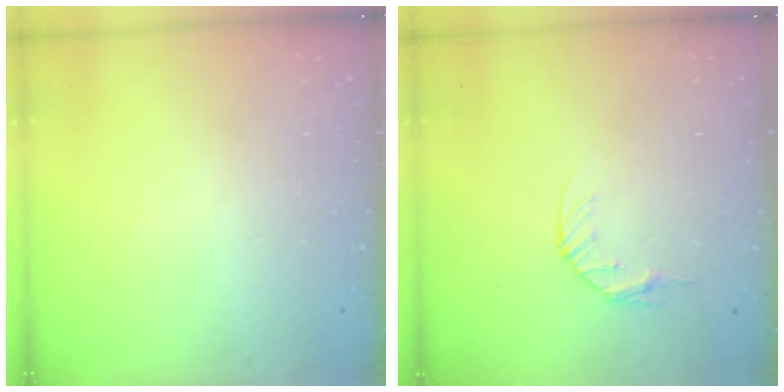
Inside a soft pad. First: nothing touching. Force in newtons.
{"total": 4.6, "press": 4.6, "slide": 0.6}